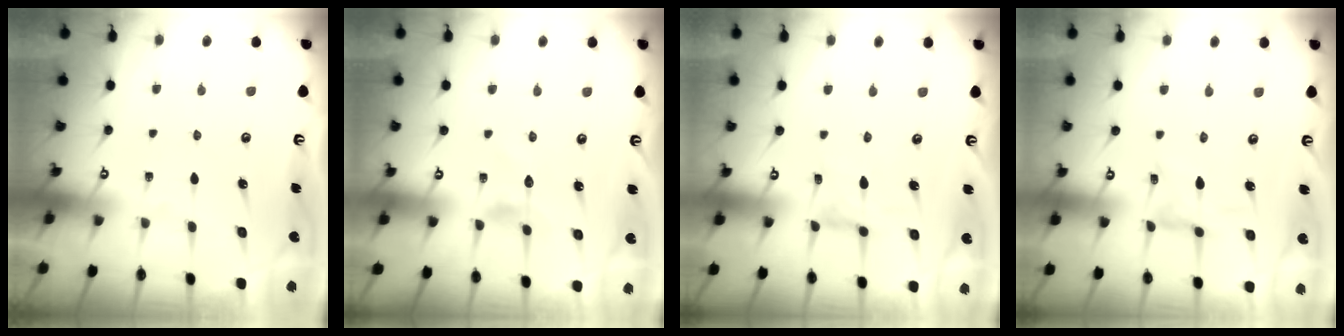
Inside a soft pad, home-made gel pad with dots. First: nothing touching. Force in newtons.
{"total": 2.7, "press": 2.7, "slide": 0.3}
{"total": 2.0, "press": 2.0, "slide": 0.3}
{"total": 1.9, "press": 1.9, "slide": 0.1}